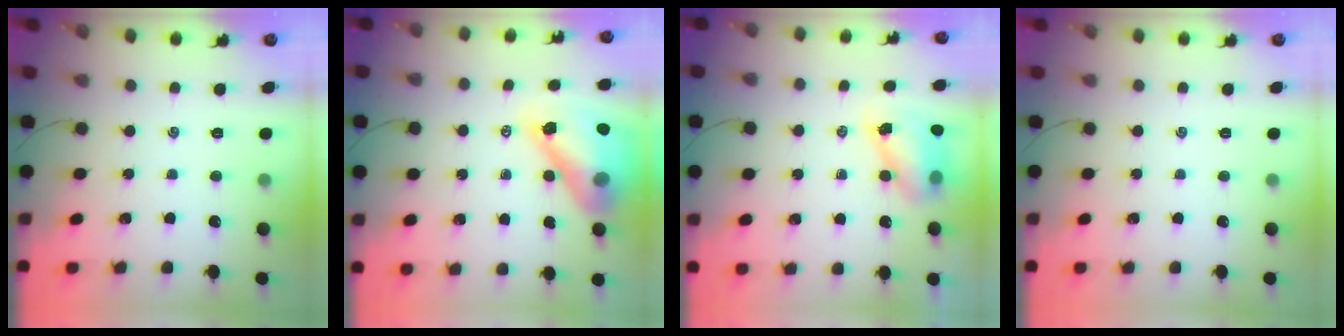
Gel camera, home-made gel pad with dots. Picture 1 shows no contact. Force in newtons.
{"total": 15.6, "press": 15.0, "slide": 4.3}
{"total": 7.7, "press": 7.6, "slide": 1.4}
{"total": 0.0}